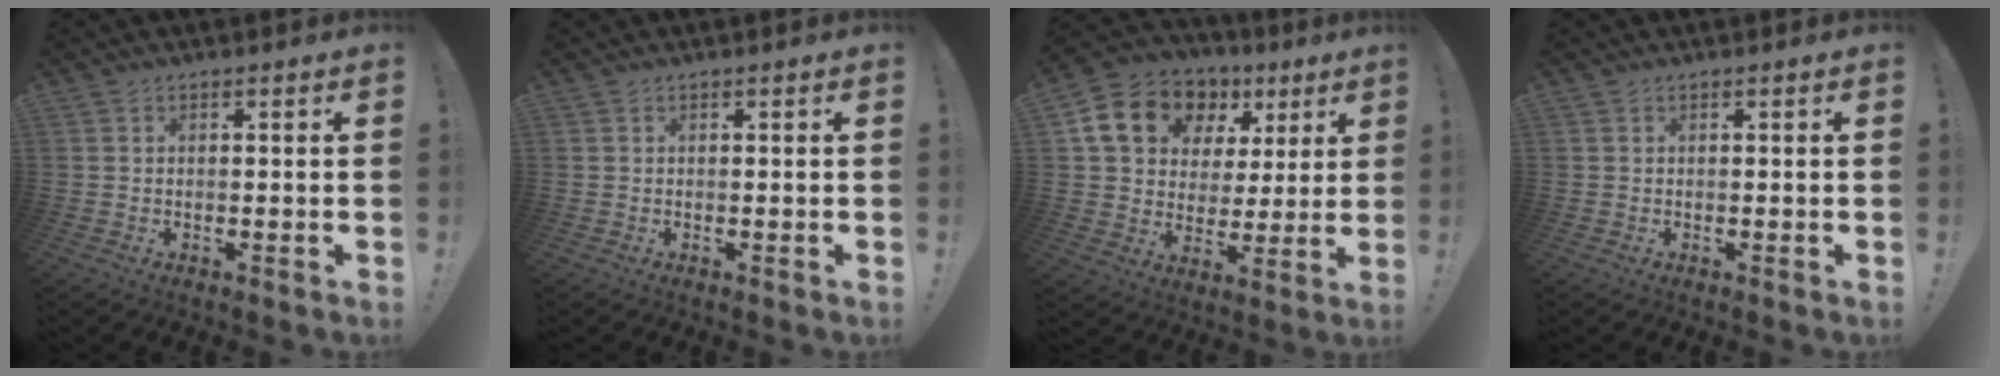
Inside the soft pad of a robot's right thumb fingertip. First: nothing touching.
{"total": 0.0}
{"total": 16.8, "force": [7.8, 12.3, 8.3], "torque": [-0.133, -0.027, 0.156]}
{"total": 0.0}